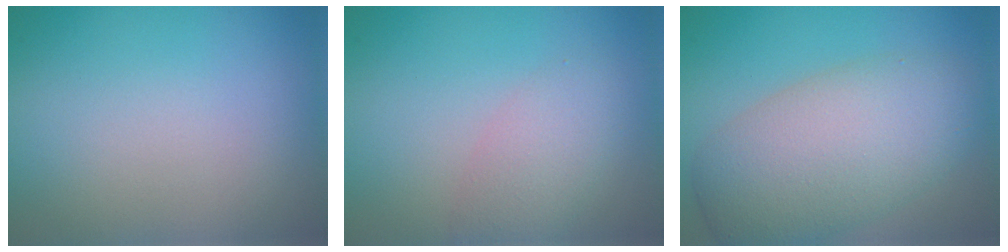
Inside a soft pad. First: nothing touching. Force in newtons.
{"total": 2.6, "press": 2.6, "slide": 0.1}
{"total": 7.6, "press": 7.6, "slide": 0.1}